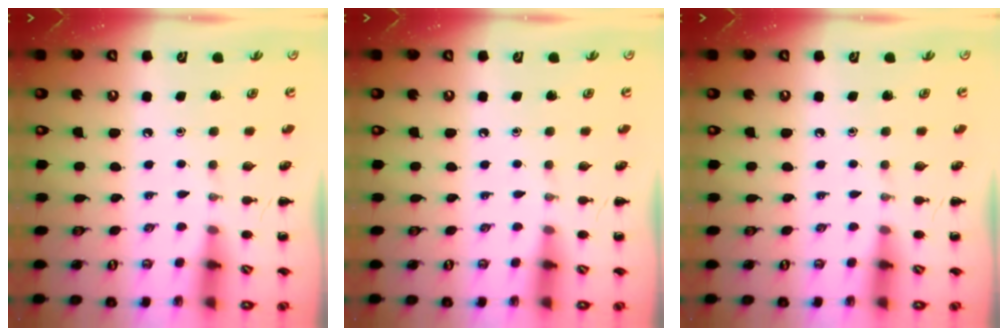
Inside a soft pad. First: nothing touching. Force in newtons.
{"total": 0.0}
{"total": 0.0}